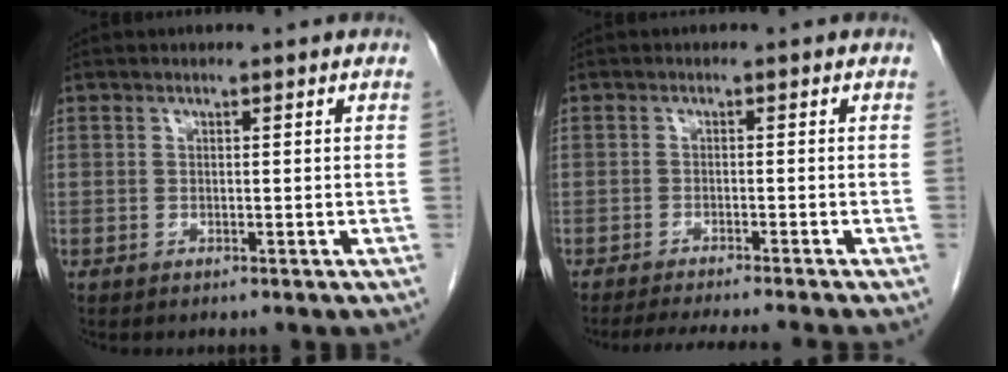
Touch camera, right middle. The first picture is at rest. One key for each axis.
{"total": 8.6, "fx": -7.7, "fy": -0.8, "fz": 3.8, "tx": -0.037, "ty": -0.016, "tz": -0.112}